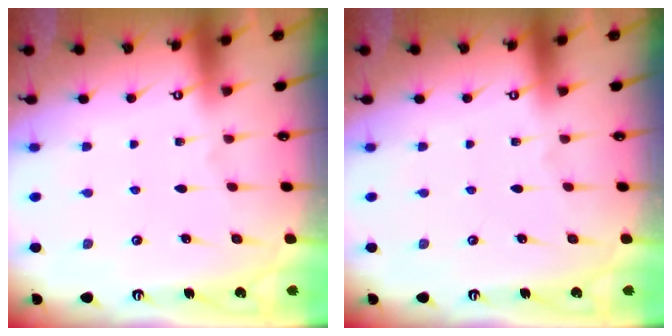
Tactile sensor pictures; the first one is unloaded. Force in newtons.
{"total": 0.0}